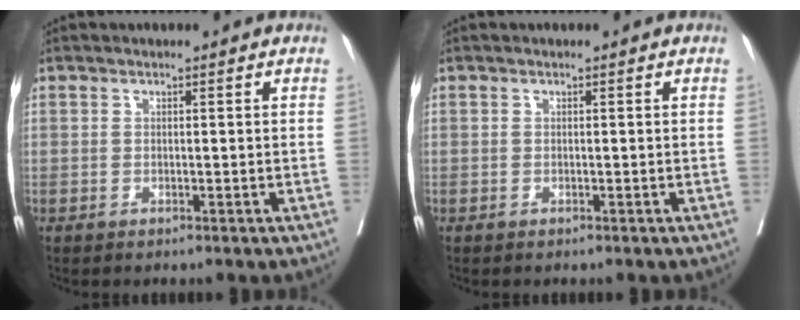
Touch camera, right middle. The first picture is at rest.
{"total": 0.0}